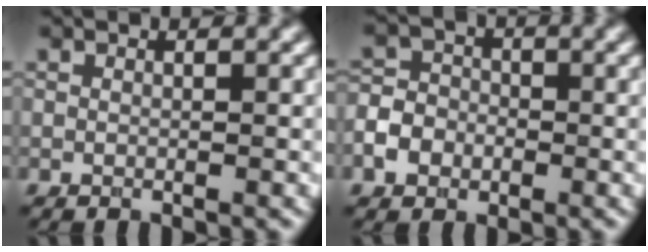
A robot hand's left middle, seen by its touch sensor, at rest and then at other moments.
{"total": 3.5, "force": [-1.3, 2.9, 1.5], "torque": [-0.018, 0.004, -0.029]}